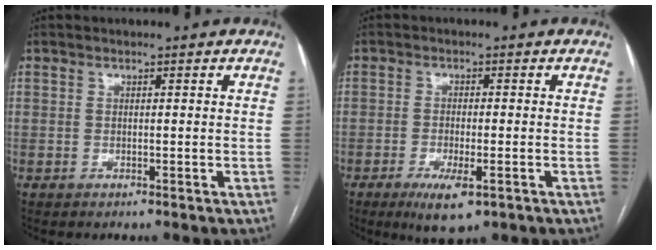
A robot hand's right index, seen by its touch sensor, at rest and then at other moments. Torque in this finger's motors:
{"motor_torque": [0.51, 0.01, 0.21, 0.08]}